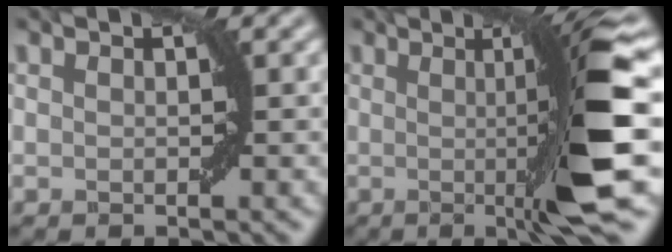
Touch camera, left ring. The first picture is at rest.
{"total": 9.3, "force": [0.0, 1.0, 9.3], "torque": [-0.130, -0.009, 0.005]}